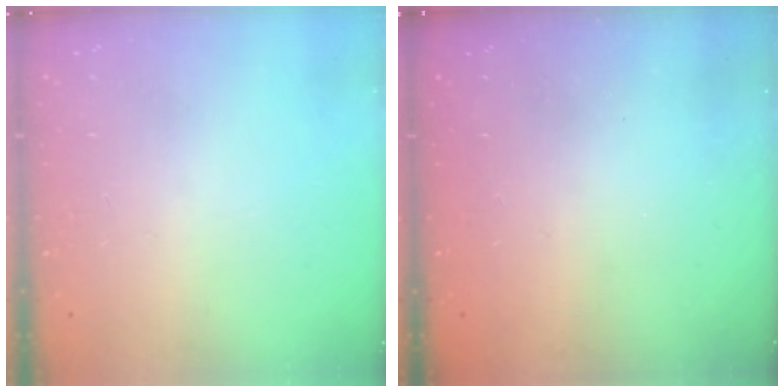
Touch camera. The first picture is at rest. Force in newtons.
{"total": 2.3, "press": 2.2, "slide": 0.8}